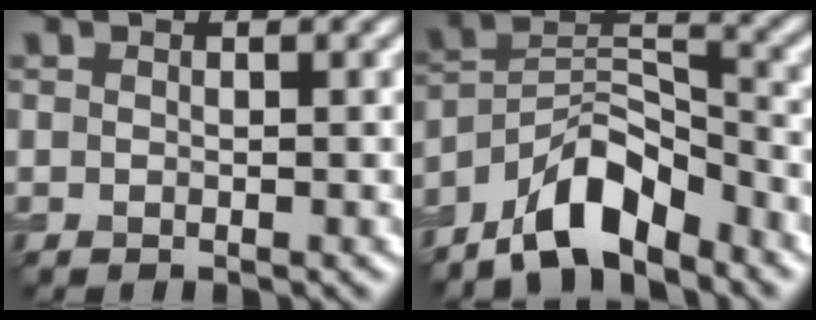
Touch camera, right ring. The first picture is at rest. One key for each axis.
{"total": 7.6, "fx": -5.8, "fy": 2.8, "fz": 4.2, "tx": -0.061, "ty": 0.008, "tz": -0.112}